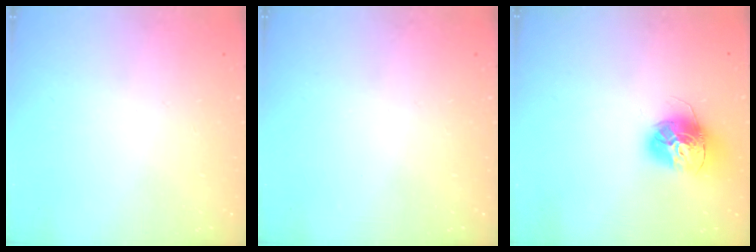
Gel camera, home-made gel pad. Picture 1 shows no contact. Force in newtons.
{"total": 0.0}
{"total": 14.8, "press": 14.7, "slide": 1.4}